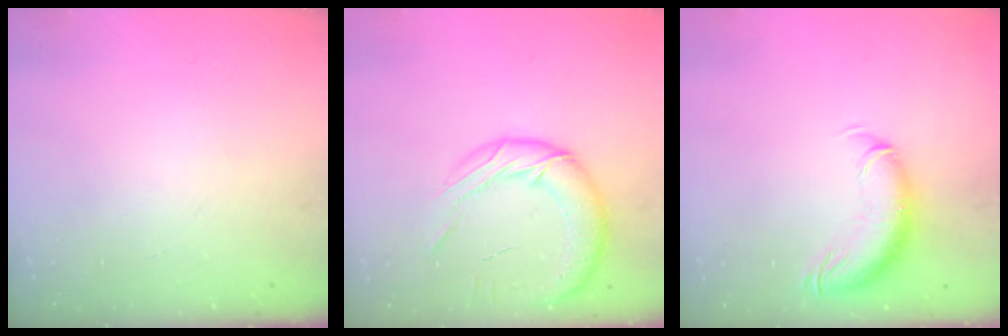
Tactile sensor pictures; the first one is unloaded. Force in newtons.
{"total": 15.4, "press": 15.1, "slide": 3.2}
{"total": 10.8, "press": 10.6, "slide": 2.3}